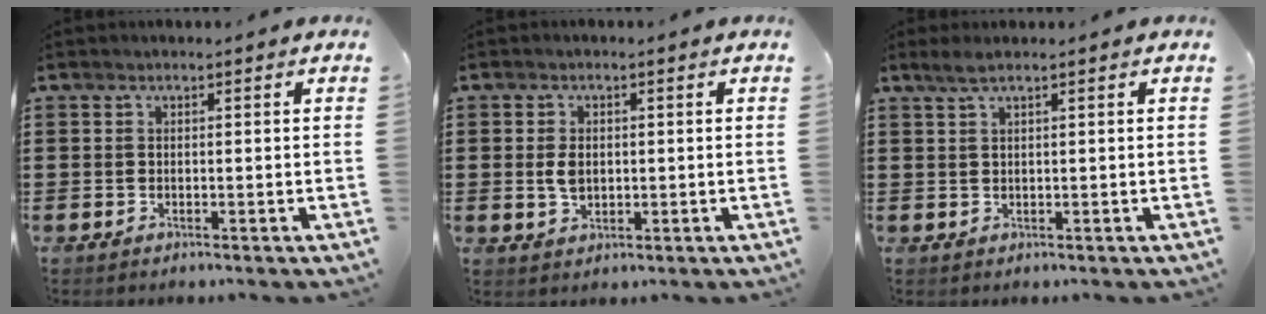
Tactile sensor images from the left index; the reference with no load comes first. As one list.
[{"total": 3.0, "force": [0.1, 2.0, 2.3], "torque": [-0.054, 0.002, -0.001]}, {"total": 1.7, "force": [0.9, -0.1, 1.4], "torque": [-0.028, -0.001, 0.017]}]